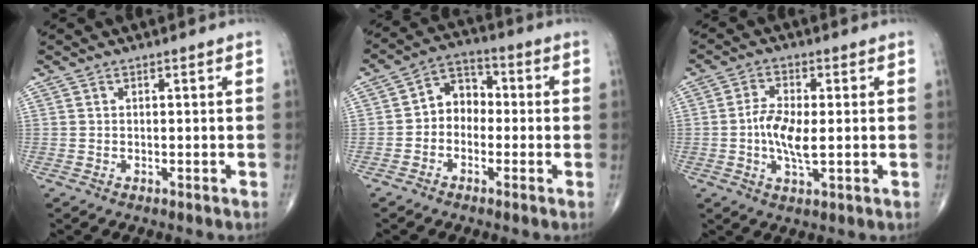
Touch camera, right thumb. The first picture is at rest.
{"total": 6.5, "force": [-1.0, 5.2, 3.8], "torque": [-0.032, 0.030, -0.035]}
{"total": 7.1, "force": [-0.4, 2.6, 6.6], "torque": [-0.135, -0.005, -0.013]}